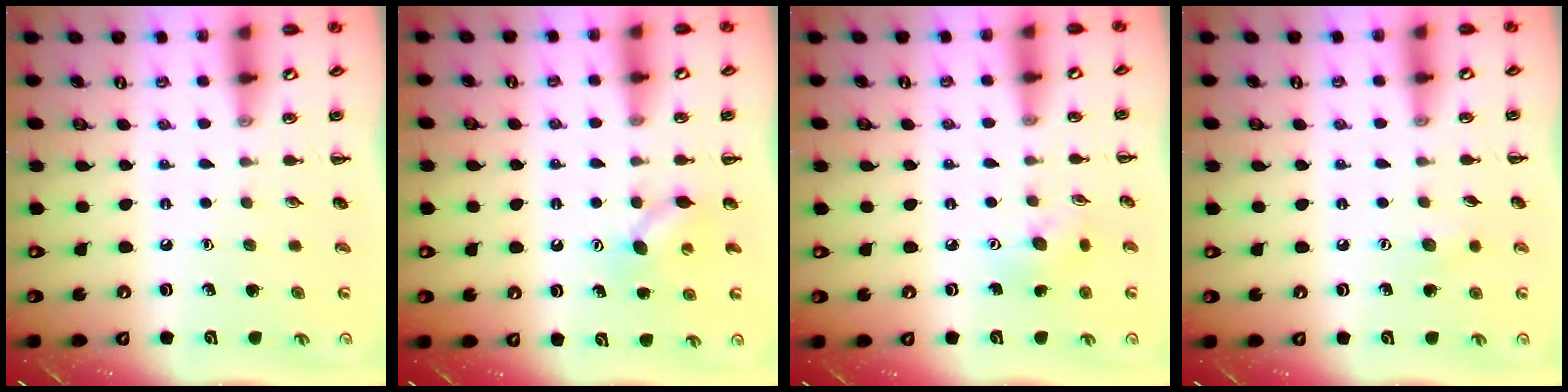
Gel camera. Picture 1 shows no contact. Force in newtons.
{"total": 5.3, "press": 5.1, "slide": 1.5}
{"total": 4.5, "press": 4.4, "slide": 0.5}
{"total": 4.6, "press": 4.5, "slide": 1.2}